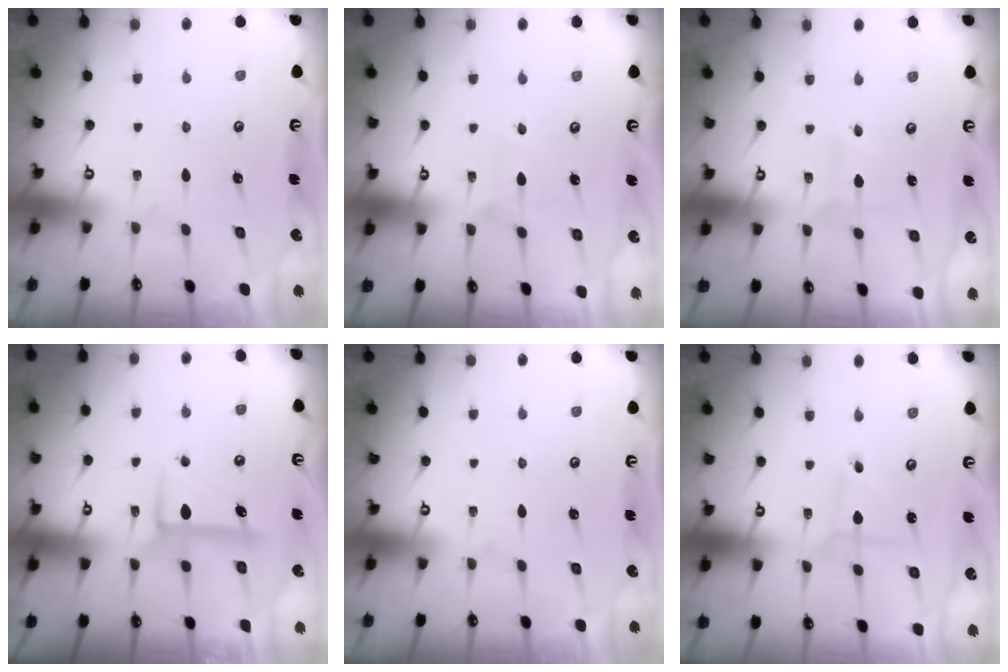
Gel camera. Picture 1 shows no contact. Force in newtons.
{"total": 4.7, "press": 4.7, "slide": 0.5}
{"total": 1.6, "press": 1.5, "slide": 0.7}
{"total": 7.2, "press": 7.2, "slide": 0.3}
{"total": 0.0}
{"total": 0.9, "press": 0.9, "slide": 0.0}